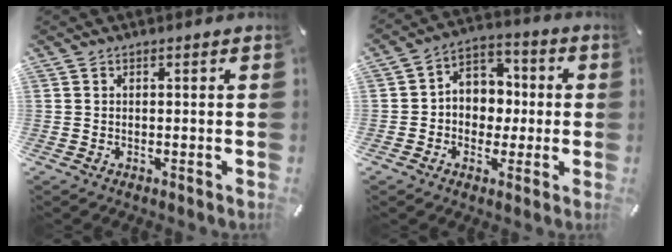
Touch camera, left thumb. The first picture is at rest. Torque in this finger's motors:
{"motor_torque": [0.93, 2.09, 0.79, -0.32, 0.05]}